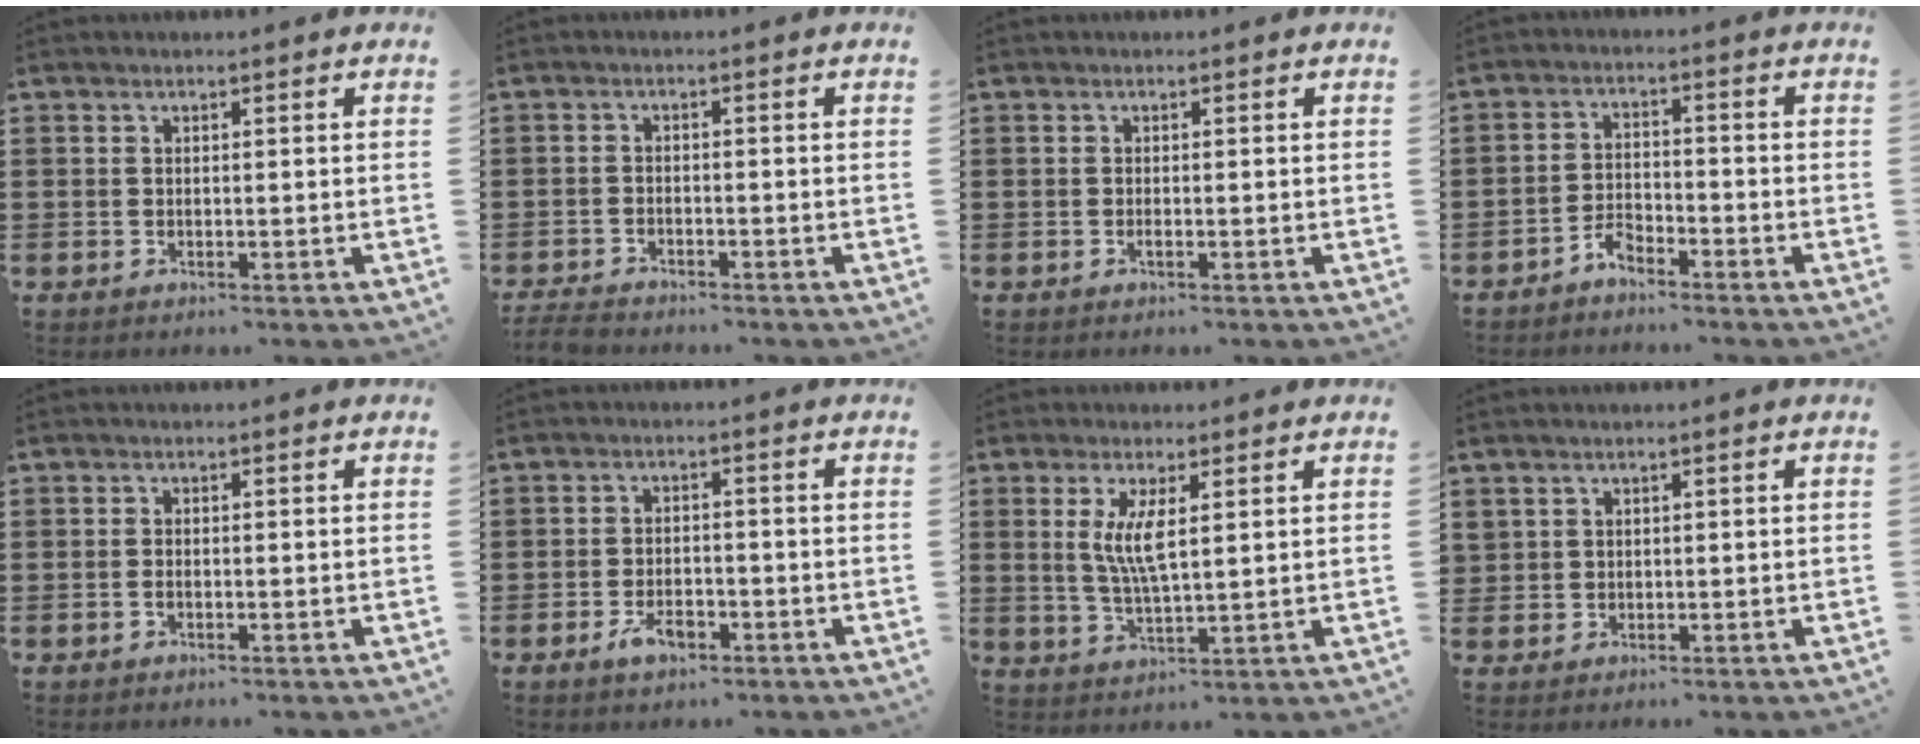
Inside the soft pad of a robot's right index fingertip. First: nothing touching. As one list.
[{"total": 2.5, "force": [-2.4, 0.5, 0.5], "torque": [-0.024, -0.003, -0.054]}, {"total": 0.5, "force": [-0.2, 0.0, 0.5], "torque": [-0.008, -0.004, -0.003]}, {"total": 2.9, "force": [-2.8, 0.6, 0.5], "torque": [-0.017, 0.007, -0.057]}, {"total": 0.6, "force": [-0.2, 0.3, 0.5], "torque": [-0.011, -0.003, -0.002]}, {"total": 3.4, "force": [-1.7, 1.8, 2.4], "torque": [-0.049, 0.001, -0.032]}, {"total": 5.7, "force": [1.5, 1.4, 5.3], "torque": [-0.109, 0.000, 0.025]}, {"total": 1.5, "force": [0.9, 1.1, 0.0], "torque": [-0.002, 0.006, 0.019]}]